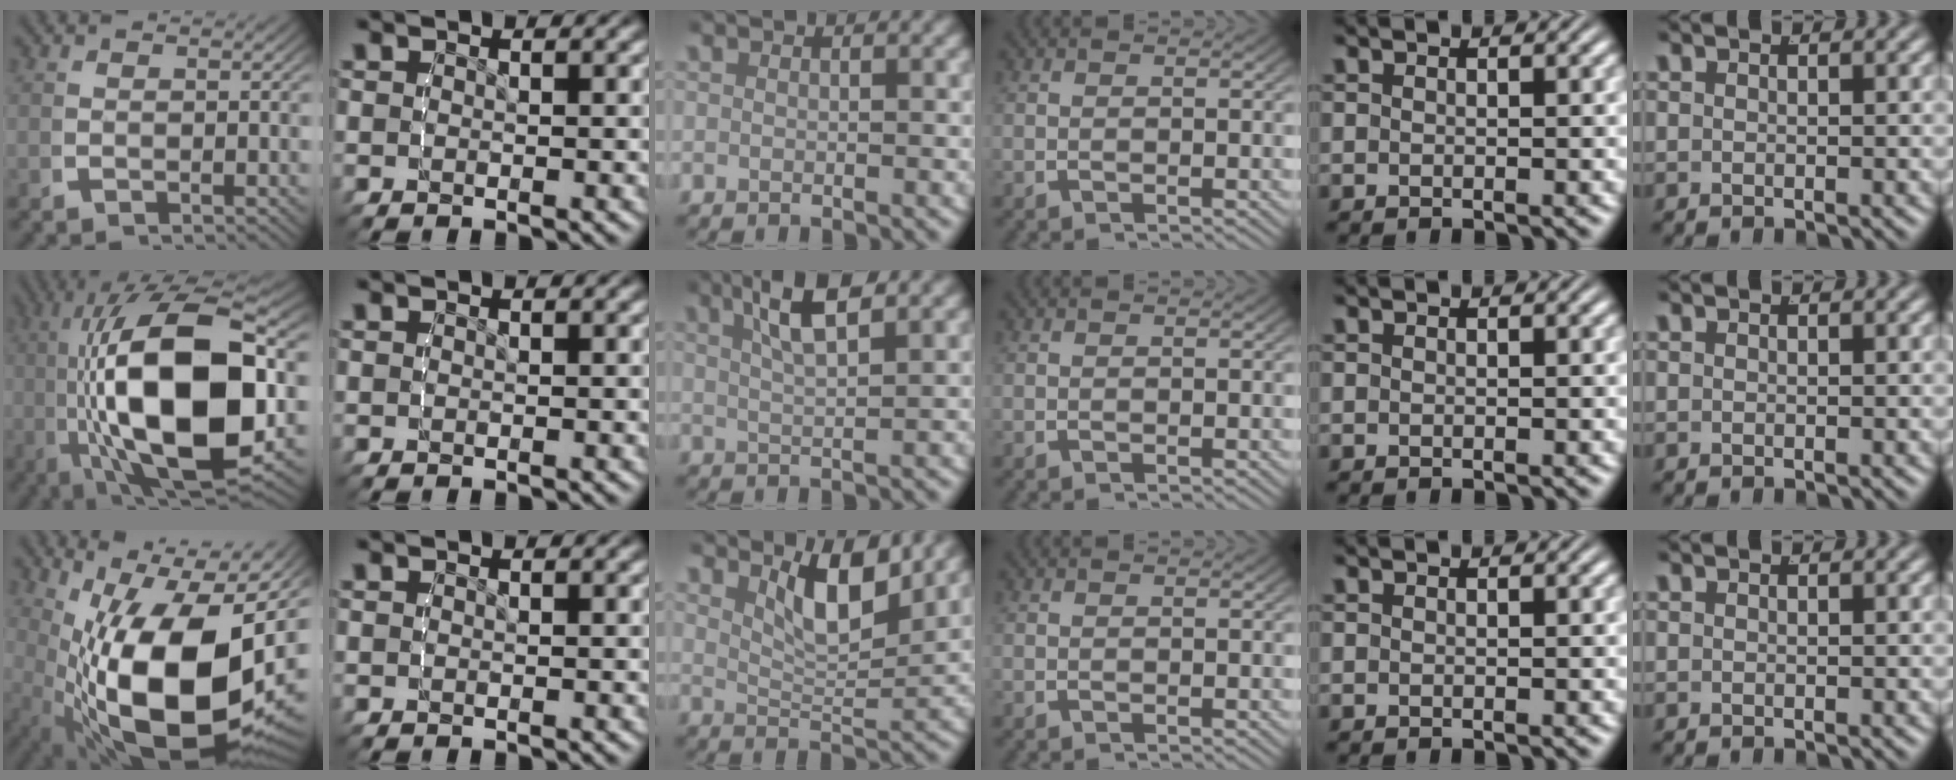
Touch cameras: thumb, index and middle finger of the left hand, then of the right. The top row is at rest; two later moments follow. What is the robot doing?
{"motion": "lift_and_place", "object": "glue stick"}